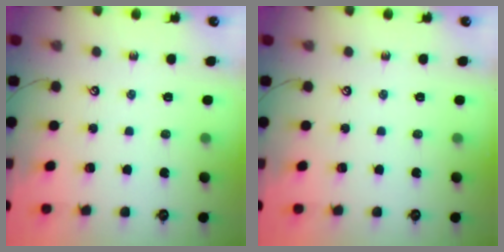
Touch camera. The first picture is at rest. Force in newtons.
{"total": 0.0}